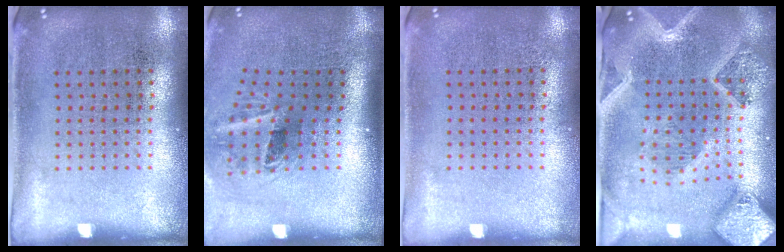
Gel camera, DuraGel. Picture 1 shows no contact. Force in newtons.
{"total": 2.1, "press": 1.3, "slide": 1.7}
{"total": 0.0}
{"total": 3.7, "press": 3.0, "slide": 2.2}